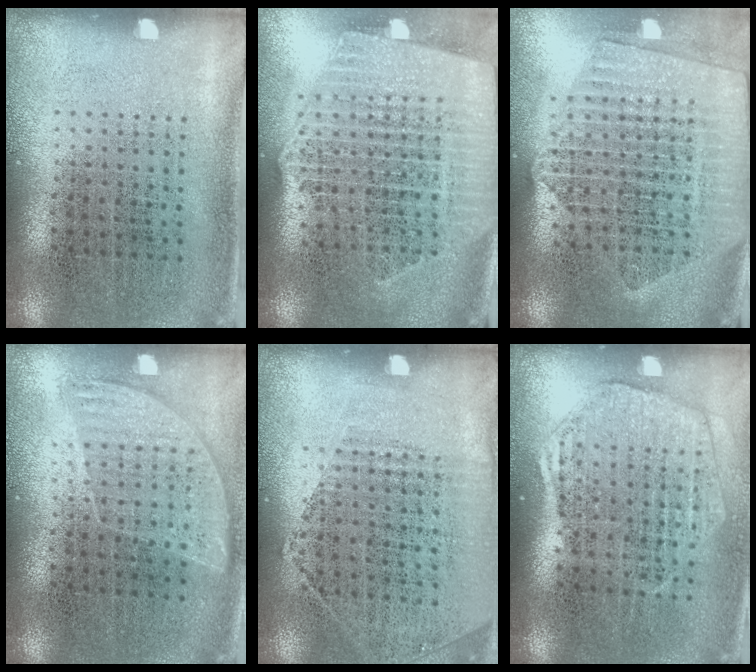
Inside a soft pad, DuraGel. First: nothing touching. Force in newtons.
{"total": 2.5, "press": 2.1, "slide": 1.3}
{"total": 2.3, "press": 2.1, "slide": 1.1}
{"total": 0.9, "press": 0.8, "slide": 0.3}
{"total": 1.2, "press": 1.0, "slide": 0.7}
{"total": 1.9, "press": 1.7, "slide": 0.8}